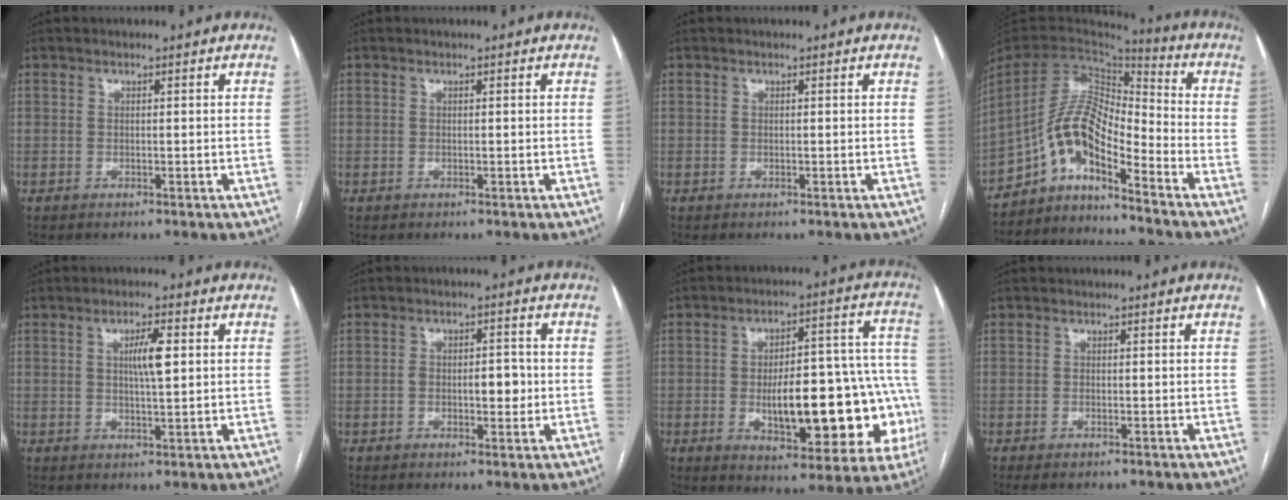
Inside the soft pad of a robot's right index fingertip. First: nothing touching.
{"total": 0.0}
{"total": 0.0}
{"total": 11.1, "force": [-7.7, 2.7, 7.6], "torque": [-0.146, 0.030, -0.139]}
{"total": 4.7, "force": [1.1, 0.7, 4.5], "torque": [-0.080, 0.004, 0.018]}
{"total": 5.1, "force": [-0.6, 2.4, 4.4], "torque": [-0.071, 0.011, -0.005]}
{"total": 21.5, "force": [-4.5, 7.9, 19.5], "torque": [-0.196, 0.042, -0.040]}
{"total": 1.3, "force": [-0.9, 0.5, 0.9], "torque": [-0.017, -0.002, -0.009]}